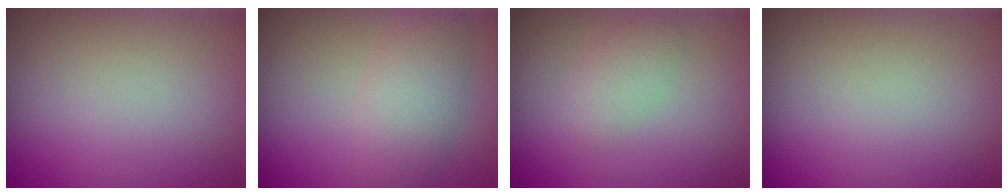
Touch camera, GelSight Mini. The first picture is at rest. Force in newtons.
{"total": 4.0, "press": 4.0, "slide": 0.2}
{"total": 2.1, "press": 2.1, "slide": 0.0}
{"total": 0.0}